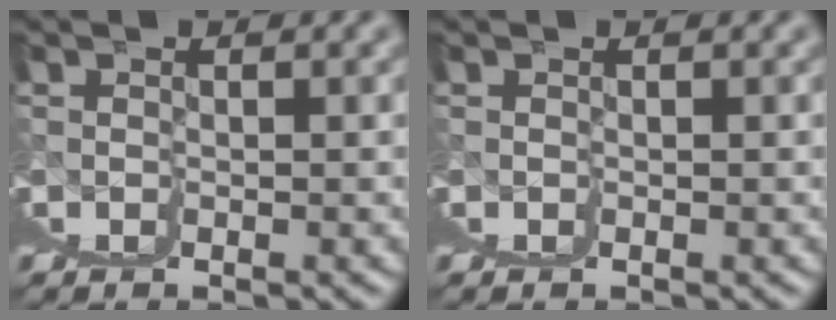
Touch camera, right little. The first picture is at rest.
{"total": 0.0}